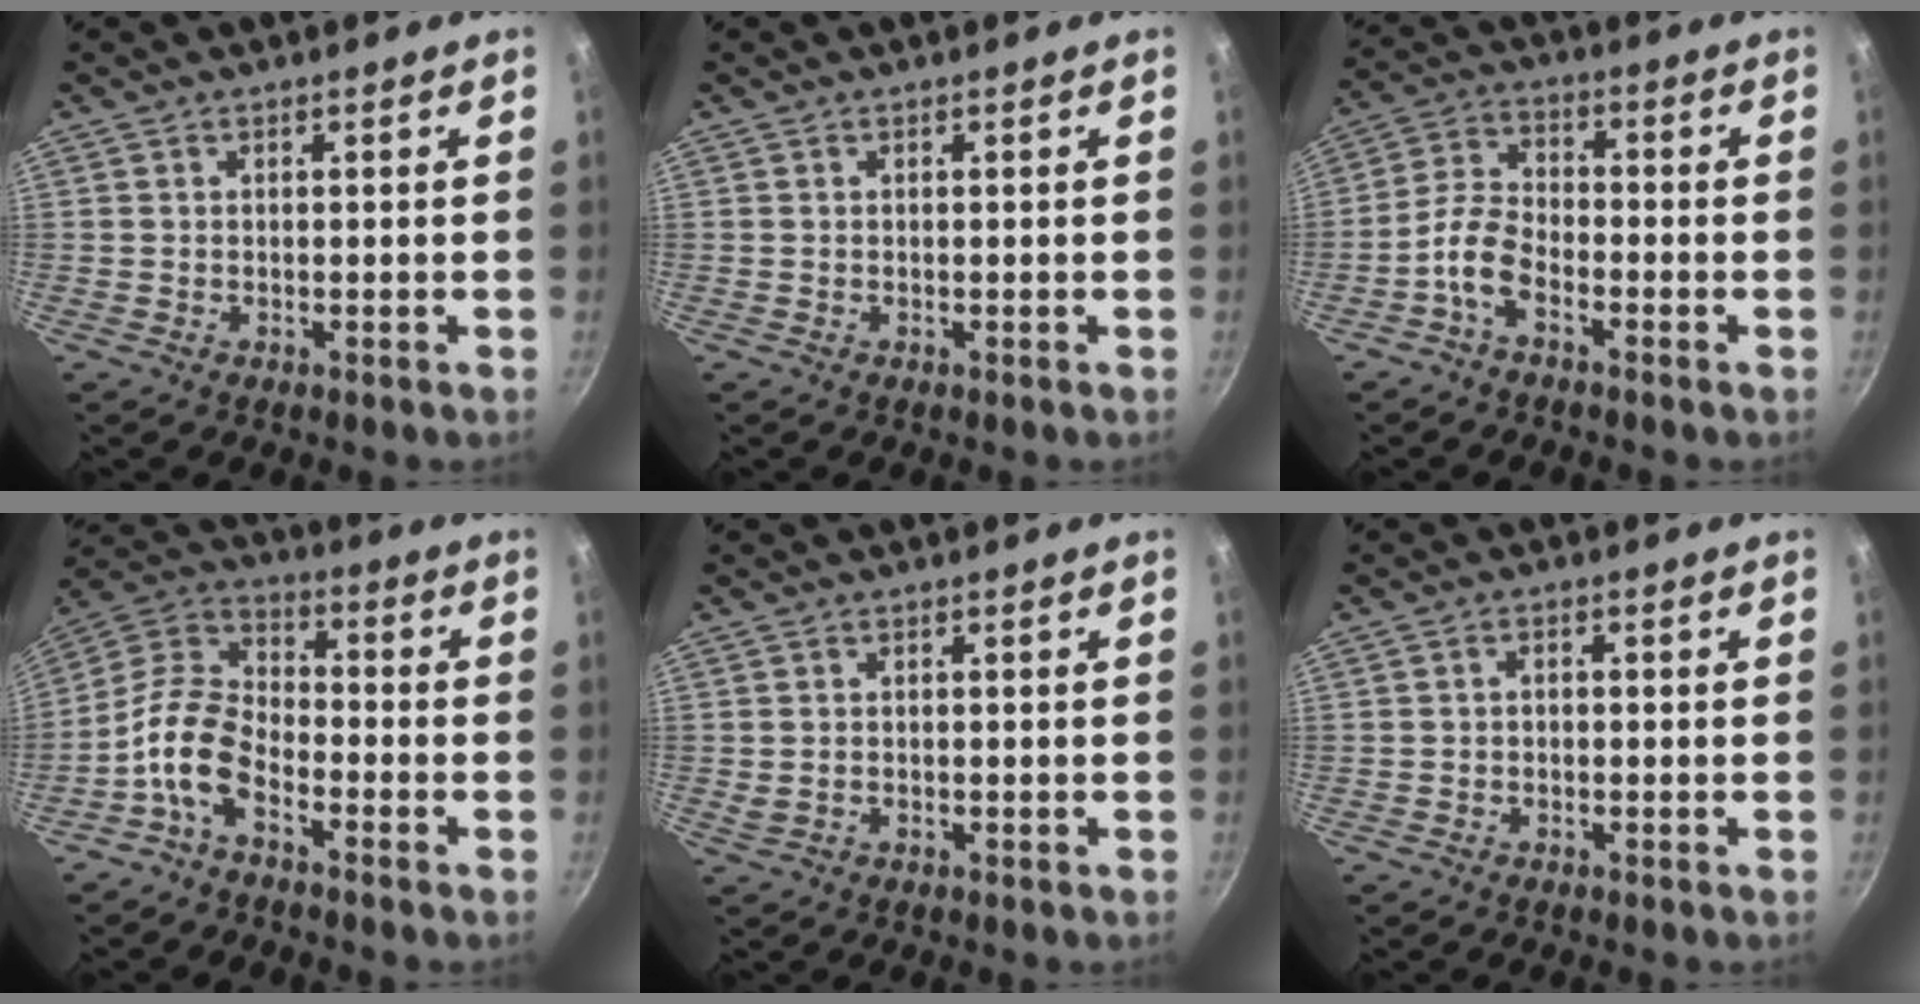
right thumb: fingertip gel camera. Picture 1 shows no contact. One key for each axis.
{"total": 0.0}
{"total": 6.6, "fx": -3.6, "fy": 3.3, "fz": 4.4, "tx": -0.091, "ty": 0.034, "tz": -0.083}
{"total": 8.8, "fx": -4.5, "fy": 4.7, "fz": 5.9, "tx": -0.118, "ty": 0.043, "tz": -0.104}
{"total": 1.6, "fx": -0.2, "fy": 1.2, "fz": 1.0, "tx": -0.017, "ty": -0.001, "tz": 0.000}
{"total": 1.3, "fx": -0.4, "fy": 0.9, "fz": 0.8, "tx": -0.014, "ty": 0.008, "tz": -0.008}